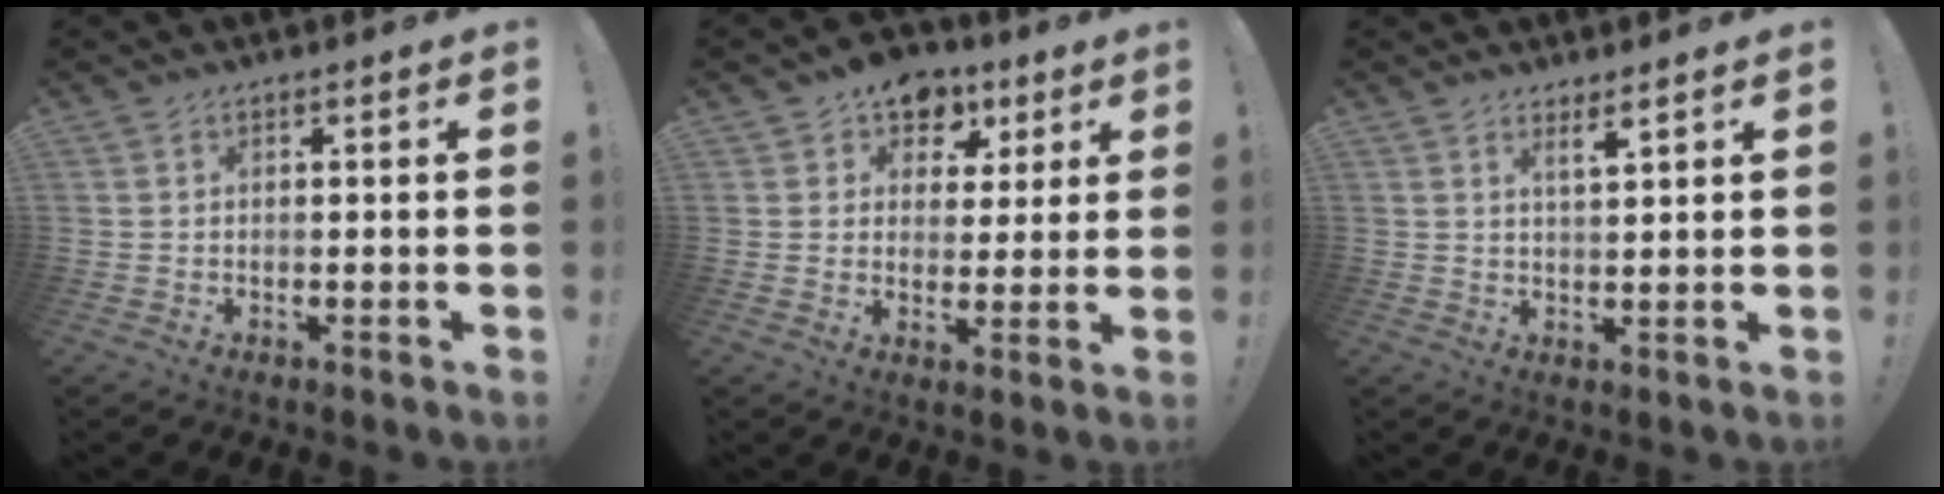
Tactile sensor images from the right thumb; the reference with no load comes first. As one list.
[{"total": 8.9, "force": [5.3, 6.8, 2.5], "torque": [-0.019, -0.031, 0.100]}, {"total": 3.5, "force": [2.9, 0.3, 1.9], "torque": [-0.019, -0.024, 0.046]}]